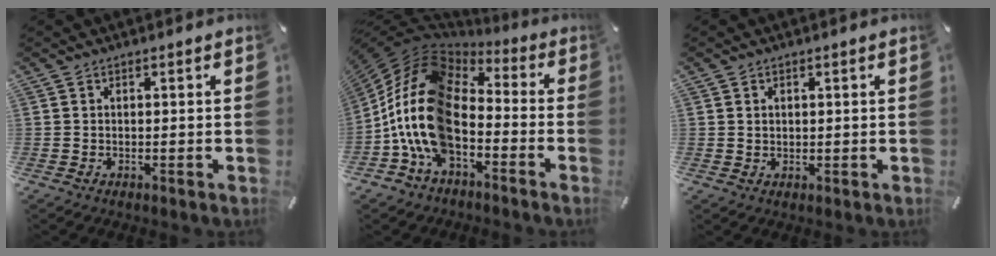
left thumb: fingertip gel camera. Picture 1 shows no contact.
{"total": 19.2, "force": [-5.5, 12.0, 14.0], "torque": [-0.310, 0.020, -0.103]}
{"total": 1.2, "force": [0.7, 1.0, 0.0], "torque": [0.008, 0.000, 0.011]}